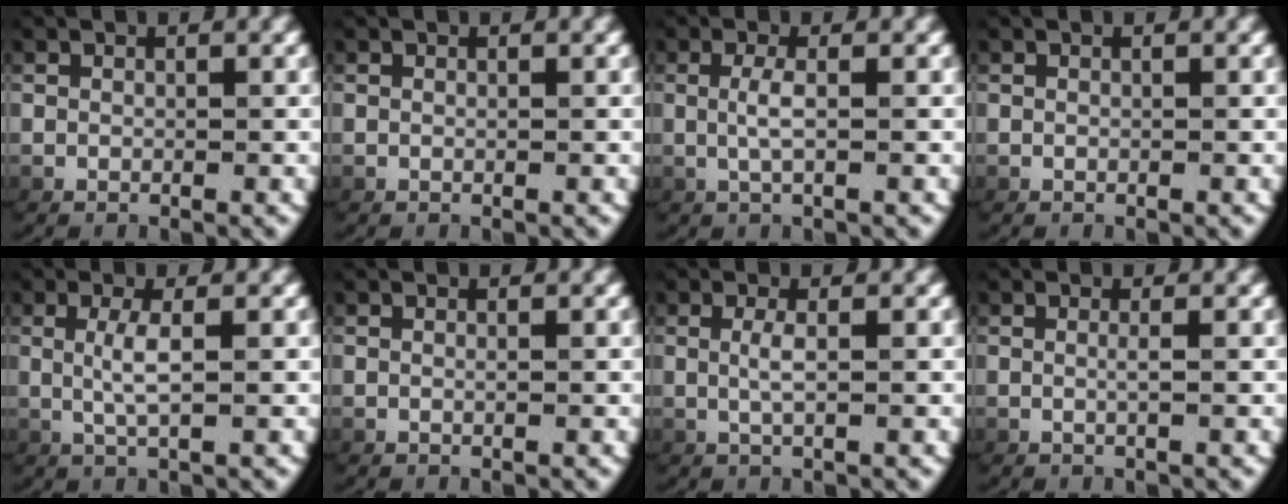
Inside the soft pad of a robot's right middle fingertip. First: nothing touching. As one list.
[{"total": 0.0}, {"total": 1.8, "force": [0.0, -0.2, 1.8], "torque": [-0.048, -0.006, 0.009]}, {"total": 0.0}, {"total": 2.3, "force": [0.3, -0.3, 2.3], "torque": [-0.053, -0.007, 0.015]}, {"total": 0.0}, {"total": 1.5, "force": [0.2, -0.2, 1.5], "torque": [-0.038, -0.006, 0.011]}, {"total": 0.9, "force": [0.0, -0.4, 0.8], "torque": [-0.019, -0.004, 0.003]}]